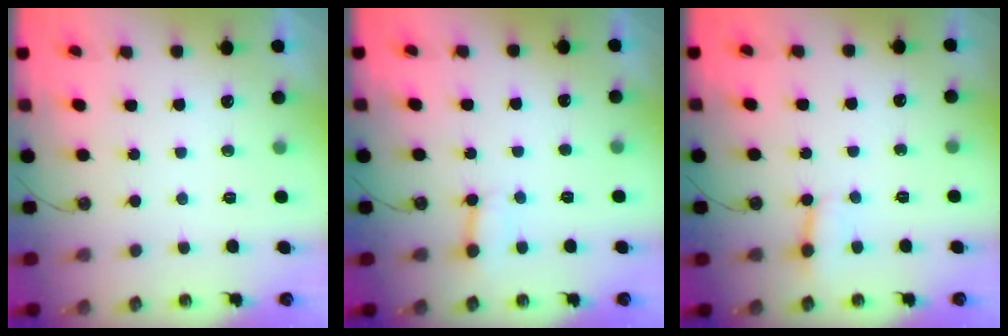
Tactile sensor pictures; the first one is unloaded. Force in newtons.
{"total": 3.2, "press": 3.1, "slide": 0.4}
{"total": 3.3, "press": 3.3, "slide": 0.2}